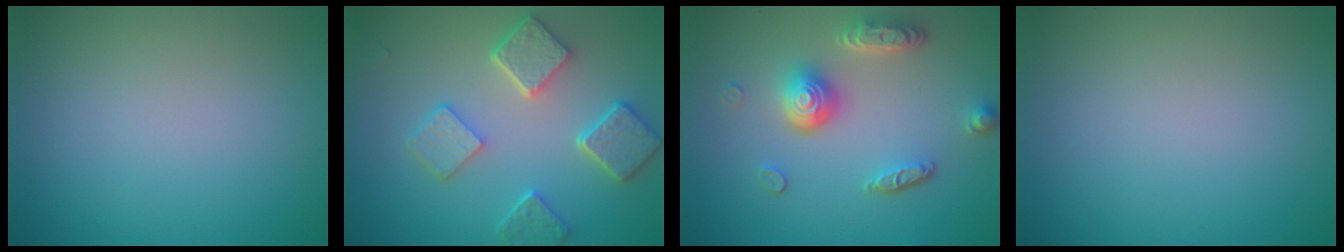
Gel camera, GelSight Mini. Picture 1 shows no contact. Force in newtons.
{"total": 5.5, "press": 4.3, "slide": 3.3}
{"total": 5.0, "press": 3.7, "slide": 3.3}
{"total": 0.0}